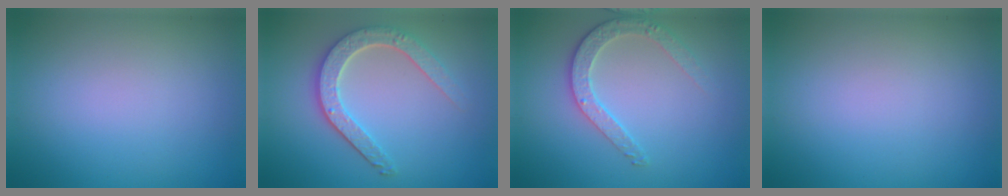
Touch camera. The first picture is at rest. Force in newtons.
{"total": 4.1, "press": 3.4, "slide": 2.3}
{"total": 2.7, "press": 2.6, "slide": 0.7}
{"total": 0.0}